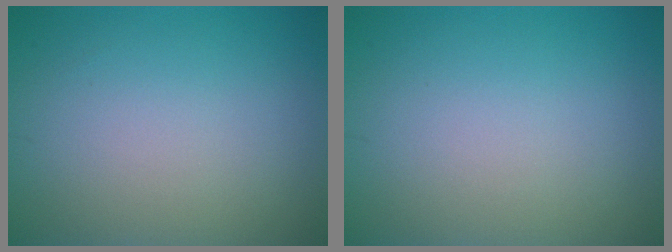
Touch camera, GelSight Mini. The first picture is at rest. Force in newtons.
{"total": 0.0}